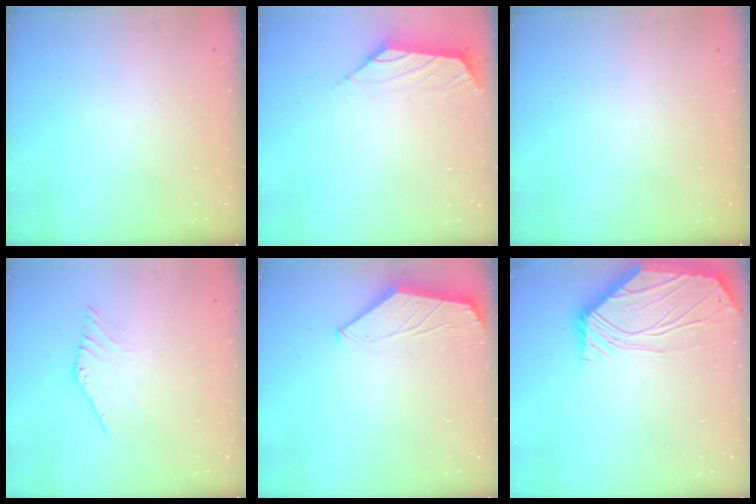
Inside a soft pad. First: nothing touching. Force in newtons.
{"total": 1.5, "press": 1.4, "slide": 0.6}
{"total": 0.0}
{"total": 2.1, "press": 2.1, "slide": 0.2}
{"total": 1.6, "press": 1.5, "slide": 0.4}
{"total": 6.2, "press": 6.1, "slide": 1.0}